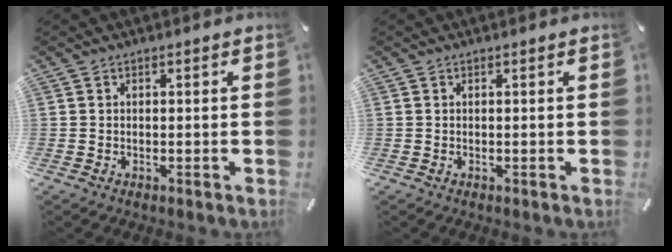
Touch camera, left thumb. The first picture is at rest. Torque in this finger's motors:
{"motor_torque": [-0.14, 0.23, 0.22, -0.03, 0.00]}